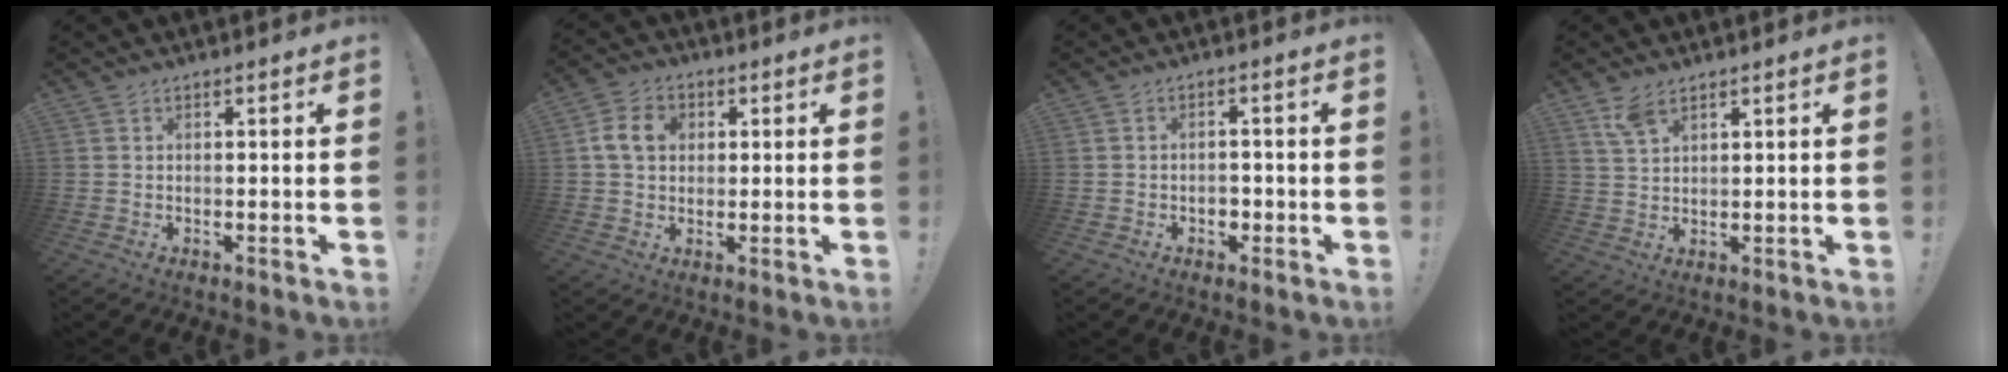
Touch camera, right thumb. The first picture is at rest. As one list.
[{"total": 8.8, "force": [1.8, 6.8, 5.3], "torque": [-0.090, 0.018, 0.038]}, {"total": 2.7, "force": [-1.0, 2.2, 1.3], "torque": [-0.011, -0.004, -0.022]}, {"total": 5.1, "force": [3.5, 2.1, 3.1], "torque": [-0.059, -0.013, 0.067]}]